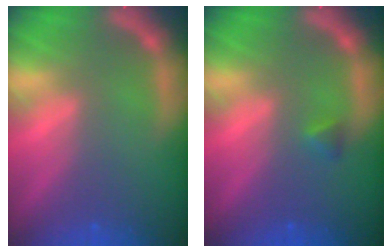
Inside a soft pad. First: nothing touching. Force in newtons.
{"total": 0.9}